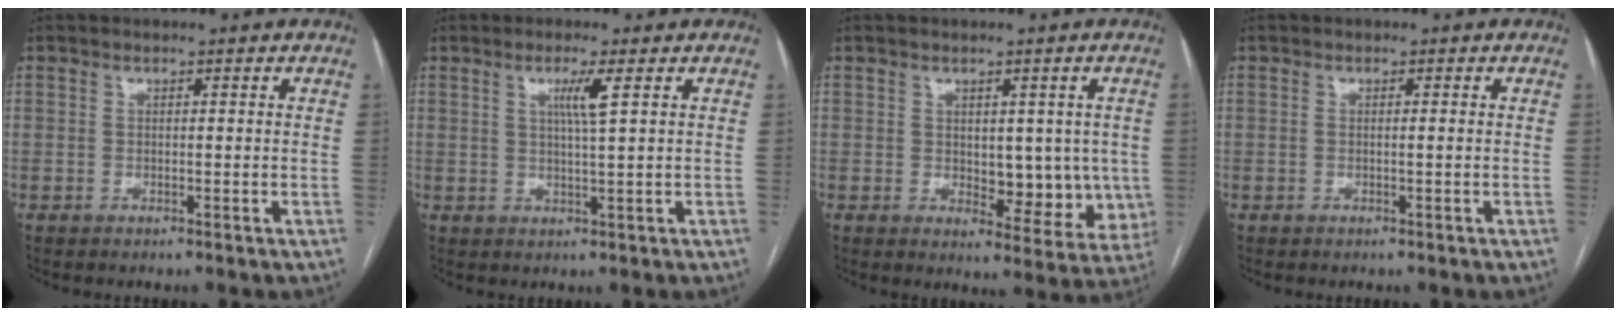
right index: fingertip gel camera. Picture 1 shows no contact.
{"total": 3.5, "force": [1.3, -0.6, 3.2], "torque": [-0.060, -0.003, 0.022]}
{"total": 8.2, "force": [0.1, 4.6, 6.8], "torque": [-0.063, -0.003, 0.011]}
{"total": 0.5, "force": [-0.1, -0.1, 0.5], "torque": [-0.009, 0.000, -0.002]}